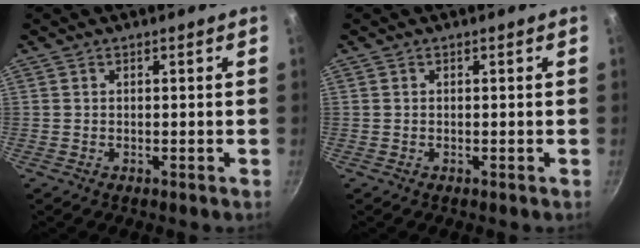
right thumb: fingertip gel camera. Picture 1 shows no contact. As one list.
[{"total": 0.0}]